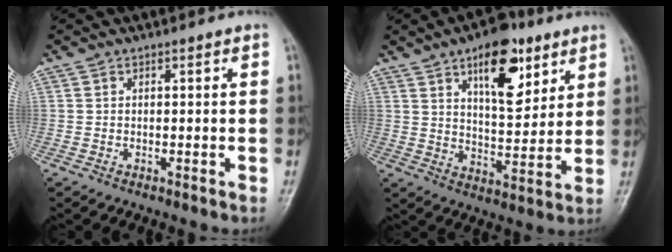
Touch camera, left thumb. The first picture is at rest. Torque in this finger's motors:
{"motor_torque": [2.31, 1.28, 1.21, -0.78, 0.19]}